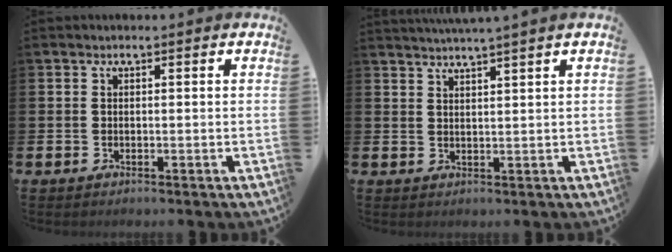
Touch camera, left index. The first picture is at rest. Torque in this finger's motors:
{"motor_torque": [0.92, -1.22, 0.64, 0.11]}